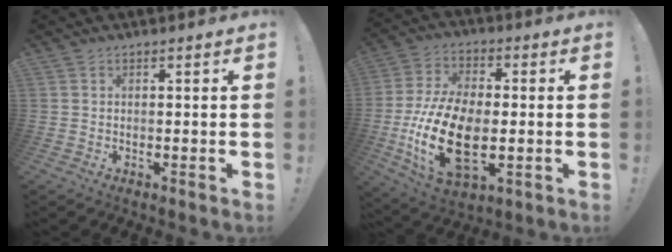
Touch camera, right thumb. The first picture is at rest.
{"total": 21.6, "force": [-4.2, 12.7, 17.0], "torque": [-0.325, 0.013, -0.064]}